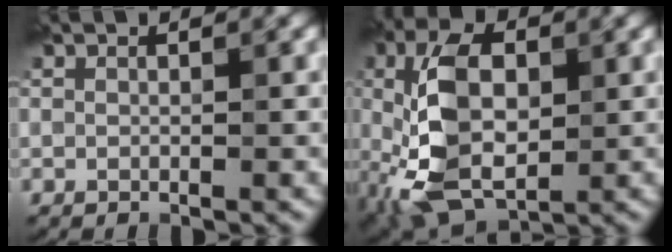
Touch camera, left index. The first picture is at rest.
{"total": 8.9, "force": [-0.6, 5.0, 7.3], "torque": [-0.162, 0.008, -0.016]}